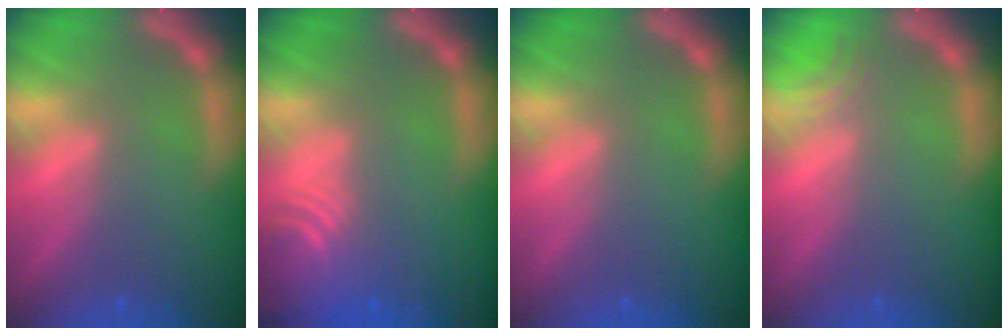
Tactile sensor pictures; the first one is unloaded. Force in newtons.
{"total": 5.5}
{"total": 0.0}
{"total": 1.5}